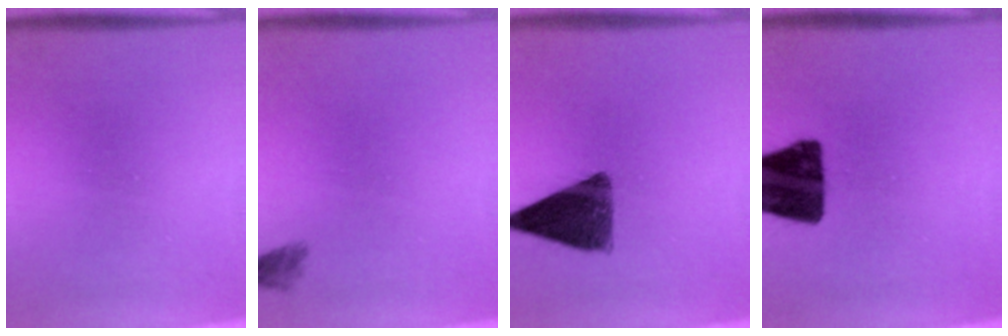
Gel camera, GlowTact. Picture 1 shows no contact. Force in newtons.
{"total": 1.6}
{"total": 10.3}
{"total": 15.1}